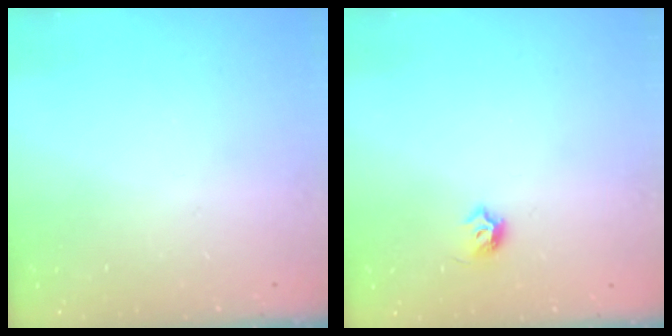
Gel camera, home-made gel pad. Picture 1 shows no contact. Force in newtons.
{"total": 5.0, "press": 4.9, "slide": 0.7}